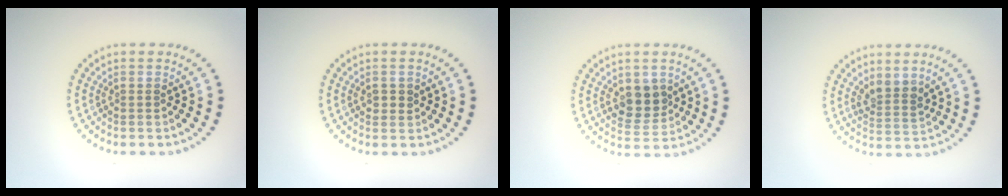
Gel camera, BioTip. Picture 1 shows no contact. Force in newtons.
{"total": 1.2, "press": 1.2, "slide": 0.3}
{"total": 3.5, "press": 3.3, "slide": 0.9}
{"total": 2.5, "press": 2.0, "slide": 1.5}